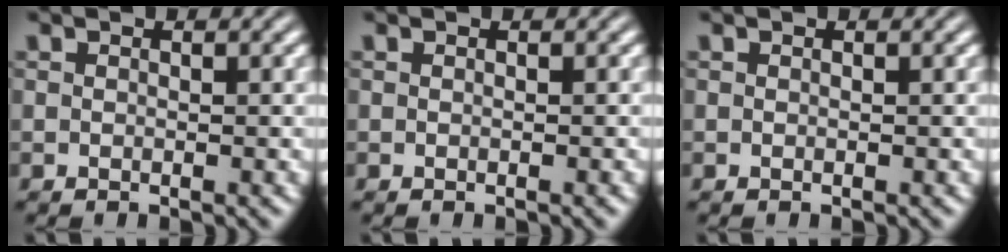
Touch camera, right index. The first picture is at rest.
{"total": 0.0}
{"total": 0.0}